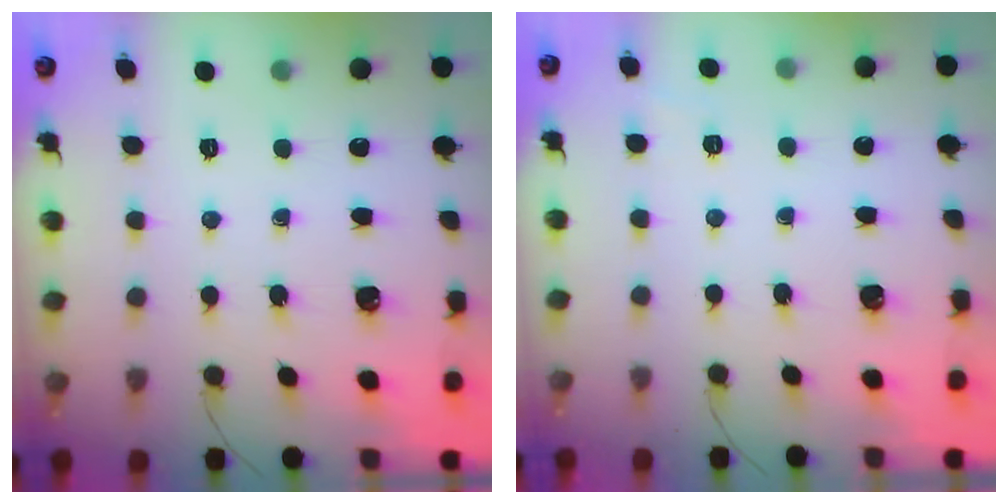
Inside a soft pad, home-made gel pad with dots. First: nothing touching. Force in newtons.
{"total": 1.6, "press": 0.2, "slide": 1.6}